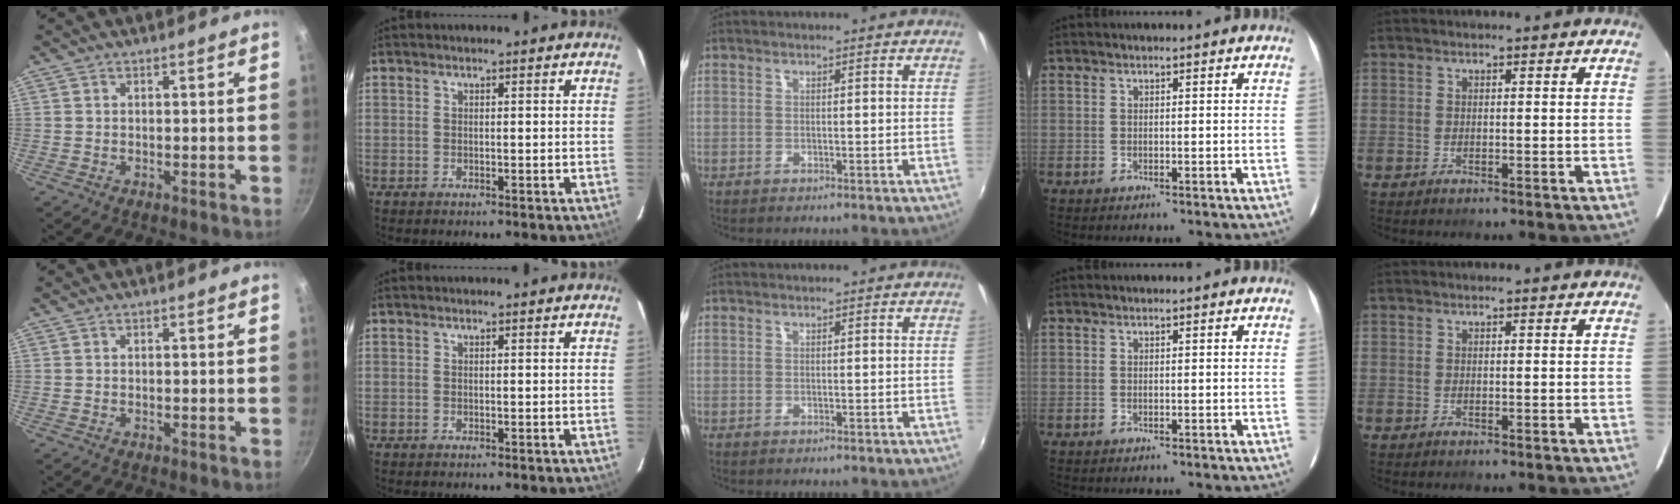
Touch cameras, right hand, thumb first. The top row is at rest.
{}